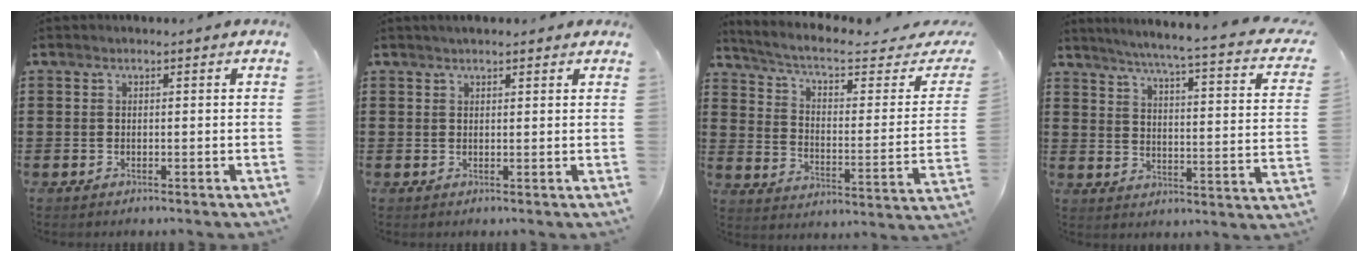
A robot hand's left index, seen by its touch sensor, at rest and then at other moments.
{"total": 1.6, "force": [1.4, 0.3, 0.7], "torque": [-0.014, 0.005, 0.027]}
{"total": 5.8, "force": [4.1, 1.1, 4.0], "torque": [-0.095, -0.031, 0.065]}
{"total": 4.8, "force": [3.8, -0.8, 2.9], "torque": [-0.075, -0.038, 0.052]}